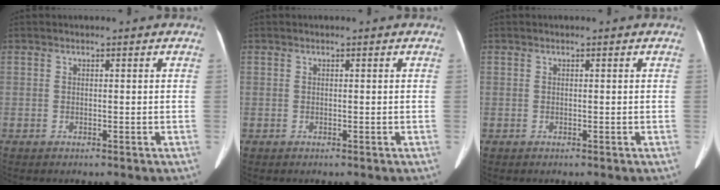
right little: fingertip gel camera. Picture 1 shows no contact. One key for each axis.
{"total": 0.0}
{"total": 0.0}